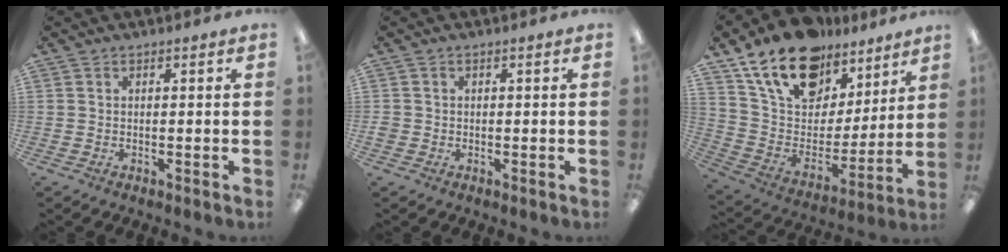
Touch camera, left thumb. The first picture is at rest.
{"total": 1.3, "force": [-0.3, 1.2, 0.4], "torque": [-0.007, 0.004, -0.006]}
{"total": 19.6, "force": [14.0, 11.2, 7.9], "torque": [-0.144, -0.087, 0.254]}